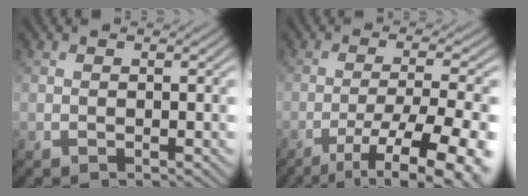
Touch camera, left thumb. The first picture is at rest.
{"total": 12.6, "force": [-6.9, 2.9, 10.2], "torque": [-0.165, -0.011, -0.094]}